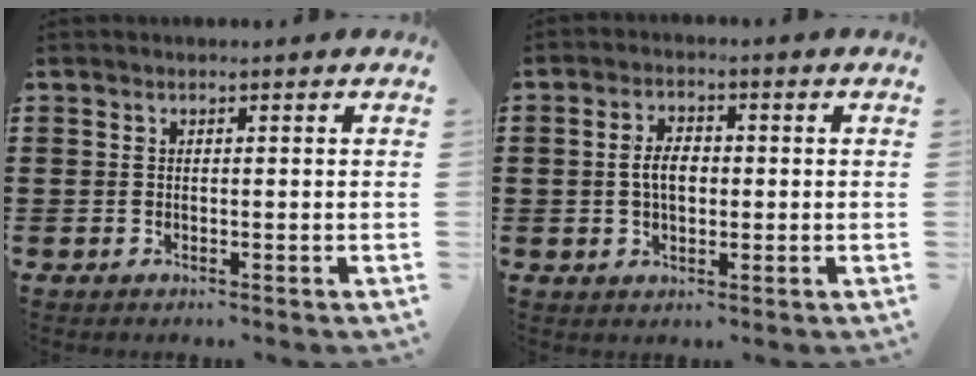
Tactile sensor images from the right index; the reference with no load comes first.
{"total": 4.2, "force": [0.0, 2.4, 3.5], "torque": [-0.061, 0.006, -0.004]}